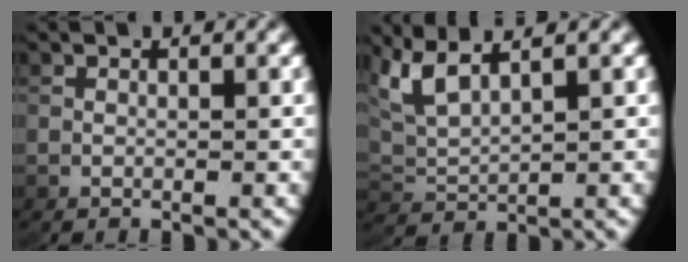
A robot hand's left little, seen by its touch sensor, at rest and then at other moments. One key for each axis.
{"total": 5.3, "fx": 2.6, "fy": 3.2, "fz": 3.3, "tx": -0.094, "ty": -0.003, "tz": 0.052}